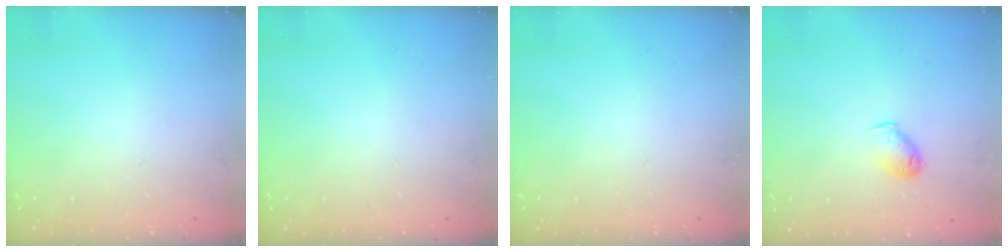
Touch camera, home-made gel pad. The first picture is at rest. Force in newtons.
{"total": 0.0}
{"total": 0.0}
{"total": 5.9, "press": 5.8, "slide": 0.4}